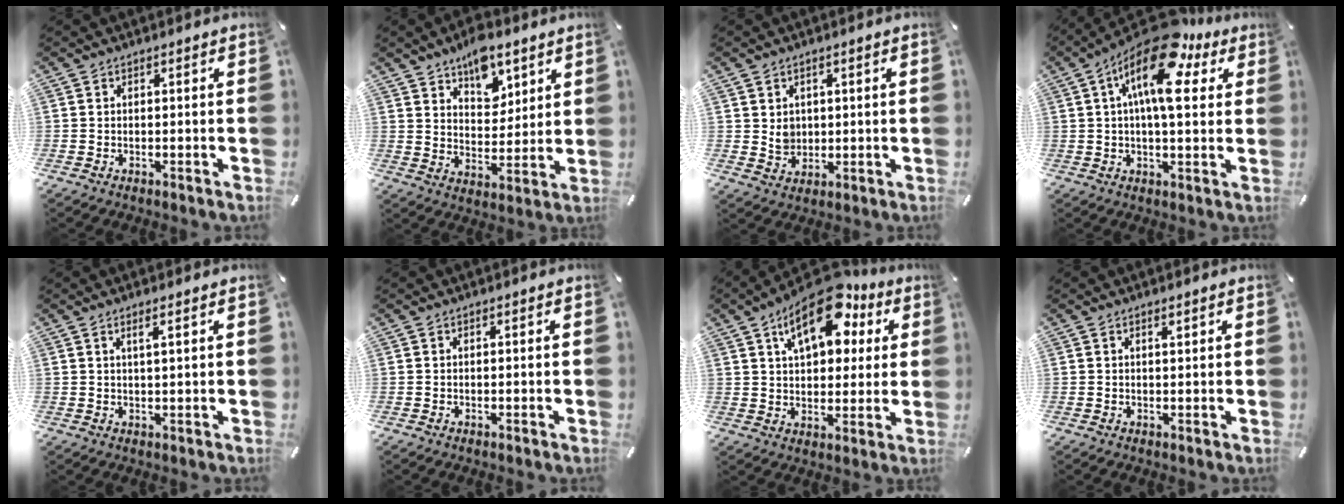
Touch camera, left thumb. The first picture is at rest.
{"total": 10.1, "force": [6.9, 6.1, 4.1], "torque": [-0.050, -0.039, 0.122]}
{"total": 4.2, "force": [1.5, 3.8, 0.7], "torque": [0.002, -0.003, 0.024]}
{"total": 17.9, "force": [7.8, 7.4, 14.3], "torque": [-0.255, -0.038, 0.122]}
{"total": 2.3, "force": [1.2, -0.1, 2.0], "torque": [-0.040, -0.002, 0.019]}
{"total": 0.0}
{"total": 16.5, "force": [8.6, 9.1, 10.8], "torque": [-0.166, -0.028, 0.147]}
{"total": 0.8, "force": [0.6, 0.1, 0.5], "torque": [-0.009, -0.001, 0.011]}